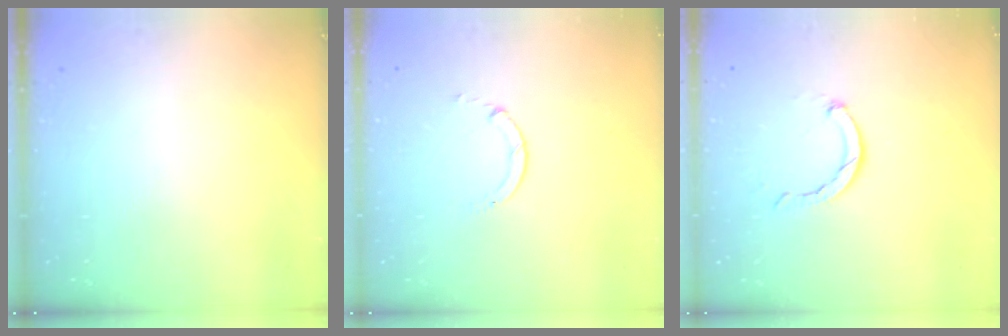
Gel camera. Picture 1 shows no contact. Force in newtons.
{"total": 0.7, "press": 0.7, "slide": 0.1}
{"total": 2.3, "press": 2.3, "slide": 0.3}